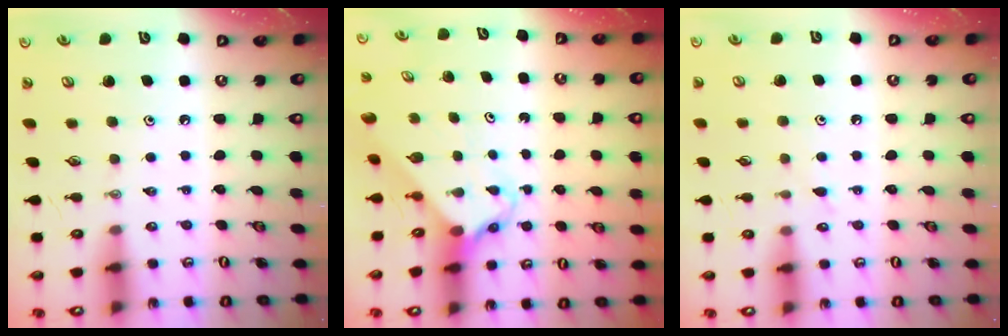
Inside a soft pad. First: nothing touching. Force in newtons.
{"total": 2.5, "press": 2.5, "slide": 0.2}
{"total": 6.4, "press": 6.4, "slide": 0.7}